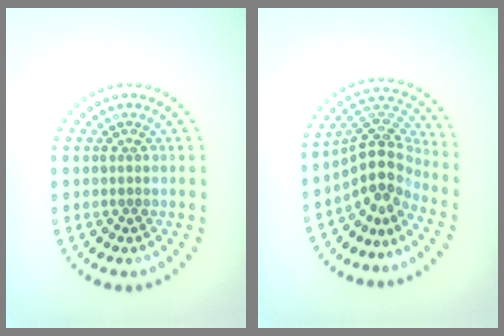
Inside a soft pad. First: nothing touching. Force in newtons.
{"total": 4.4, "press": 3.0, "slide": 3.2}